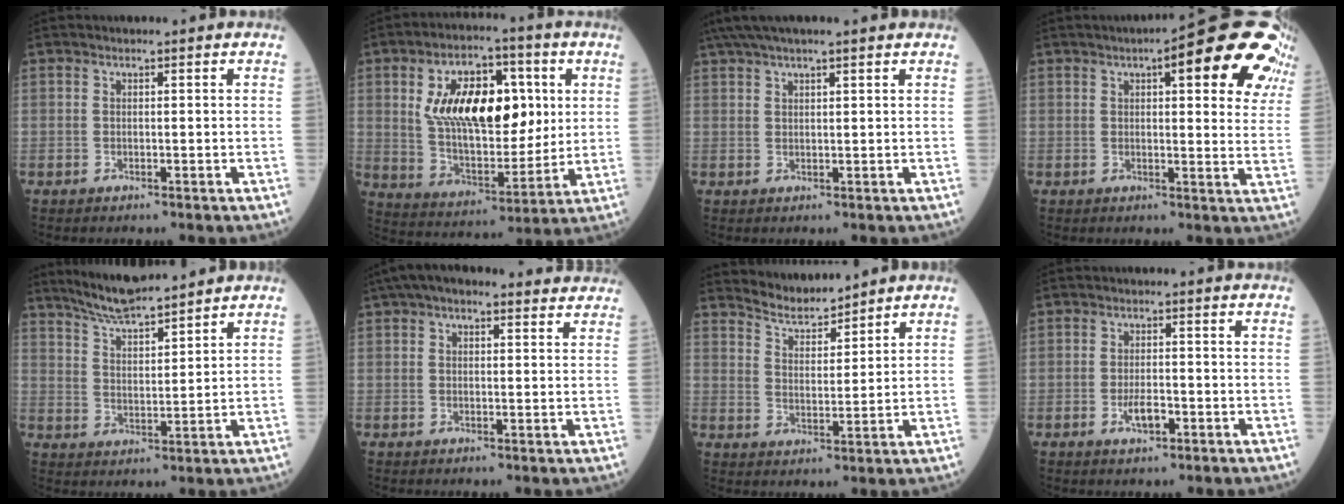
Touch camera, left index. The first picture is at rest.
{"total": 17.1, "force": [4.1, 8.4, 14.4], "torque": [-0.255, 0.022, 0.072]}
{"total": 8.8, "force": [7.1, 0.5, 5.1], "torque": [-0.089, 0.049, 0.111]}
{"total": 16.8, "force": [9.5, 3.4, 13.5], "torque": [-0.170, 0.010, 0.105]}
{"total": 8.5, "force": [7.9, 0.3, 3.0], "torque": [-0.066, 0.012, 0.149]}
{"total": 11.2, "force": [9.1, 3.6, 5.6], "torque": [-0.081, 0.049, 0.120]}
{"total": 5.4, "force": [5.4, 0.4, 0.2], "torque": [-0.011, 0.004, 0.105]}
{"total": 3.0, "force": [-1.4, 1.0, 2.4], "torque": [-0.047, -0.001, -0.025]}